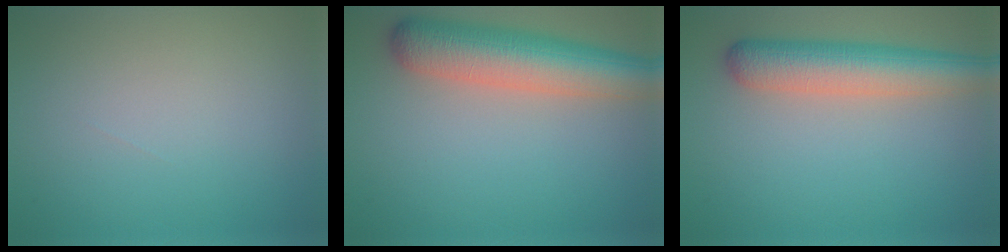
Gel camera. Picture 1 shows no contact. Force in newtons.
{"total": 7.4, "press": 7.4, "slide": 0.5}
{"total": 6.0, "press": 6.0, "slide": 0.2}